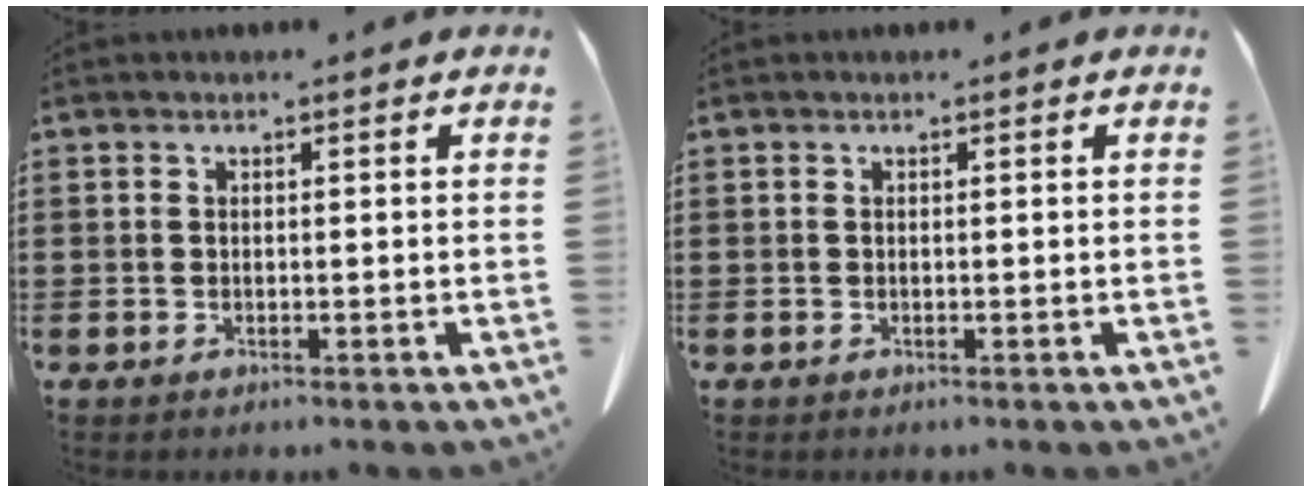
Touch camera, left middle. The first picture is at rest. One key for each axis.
{"total": 0.0}